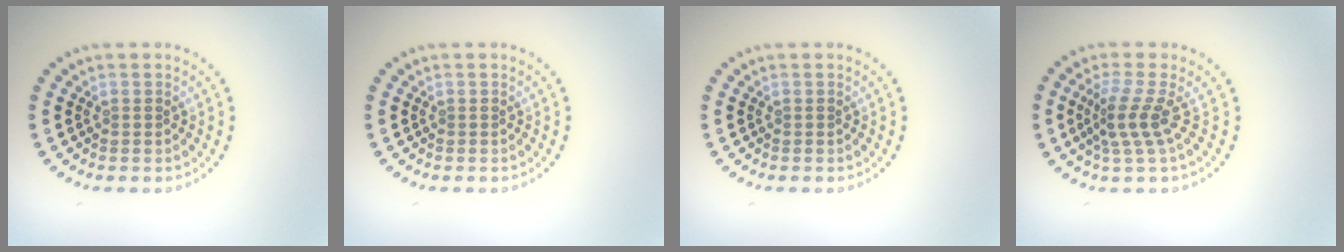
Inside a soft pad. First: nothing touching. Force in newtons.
{"total": 0.0}
{"total": 0.0}
{"total": 2.9, "press": 2.0, "slide": 2.1}